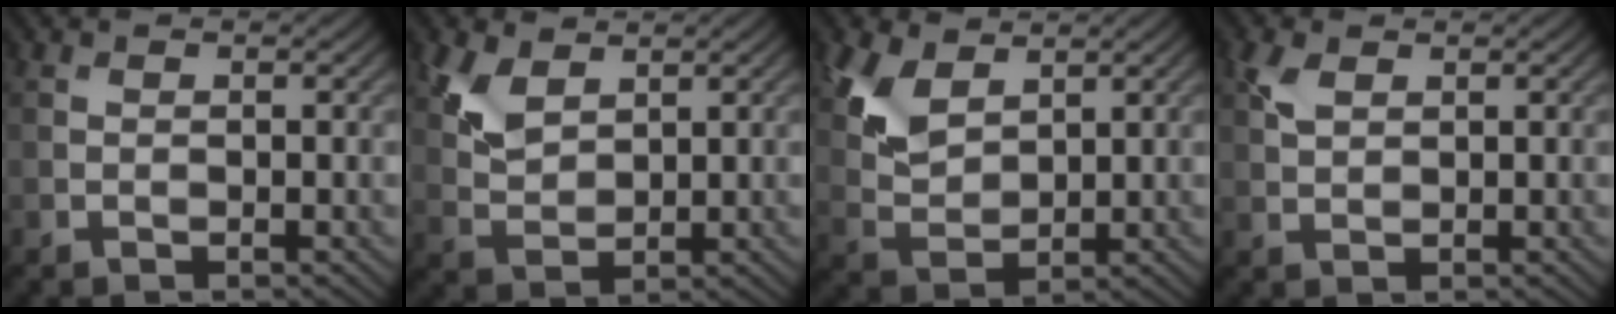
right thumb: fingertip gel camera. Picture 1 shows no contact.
{"total": 4.8, "force": [2.7, 2.7, 3.0], "torque": [-0.077, -0.001, 0.059]}
{"total": 6.2, "force": [3.4, 3.6, 3.8], "torque": [-0.096, -0.004, 0.071]}
{"total": 2.5, "force": [1.3, 1.4, 1.6], "torque": [-0.044, 0.003, 0.027]}